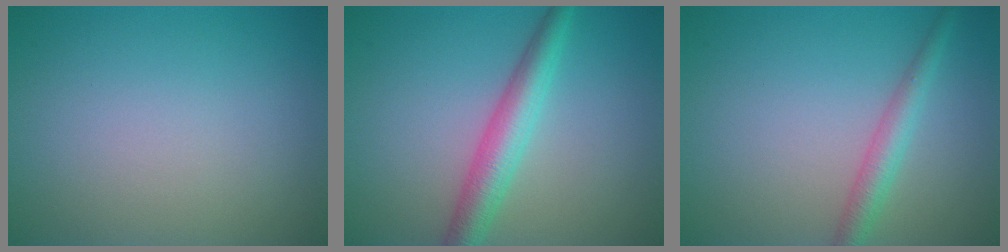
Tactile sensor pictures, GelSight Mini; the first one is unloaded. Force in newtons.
{"total": 4.0, "press": 4.0, "slide": 0.1}
{"total": 2.5, "press": 2.5, "slide": 0.0}